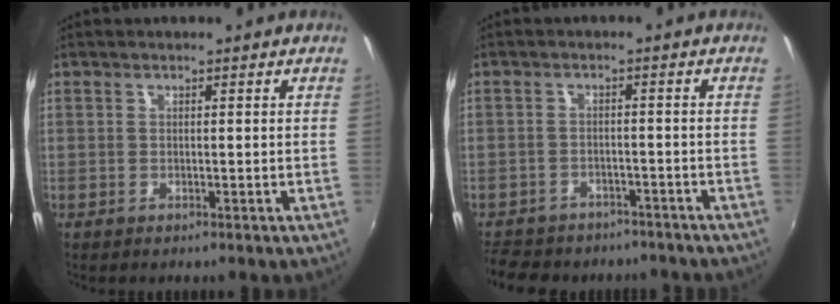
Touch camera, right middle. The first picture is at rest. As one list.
[{"total": 13.5, "force": [-10.9, 6.3, 4.8], "torque": [-0.123, -0.006, -0.153]}]